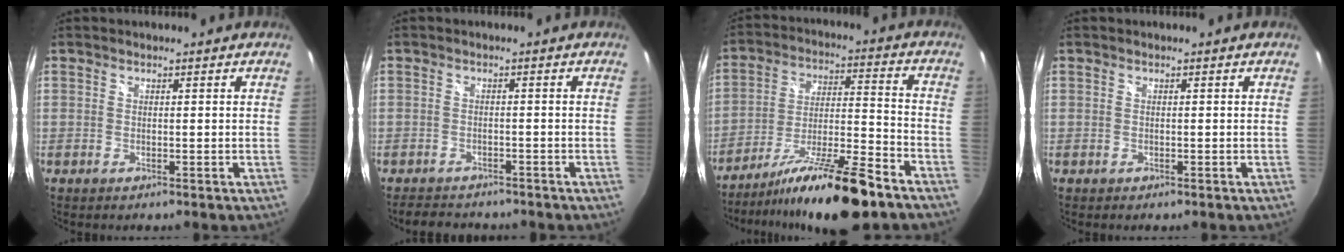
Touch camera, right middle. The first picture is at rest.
{"total": 5.5, "force": [-4.9, 2.3, 1.3], "torque": [-0.037, 0.002, -0.073]}
{"total": 16.7, "force": [-12.7, 1.2, 10.8], "torque": [-0.198, -0.017, -0.210]}
{"total": 0.0}